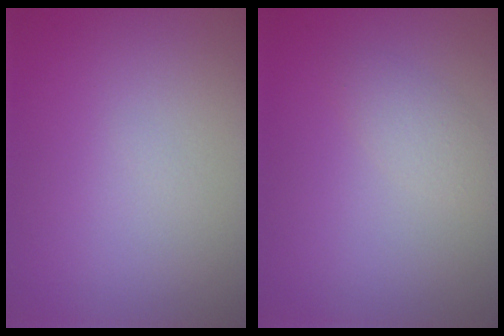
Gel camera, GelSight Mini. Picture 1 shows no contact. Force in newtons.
{"total": 1.6, "press": 1.6, "slide": 0.2}